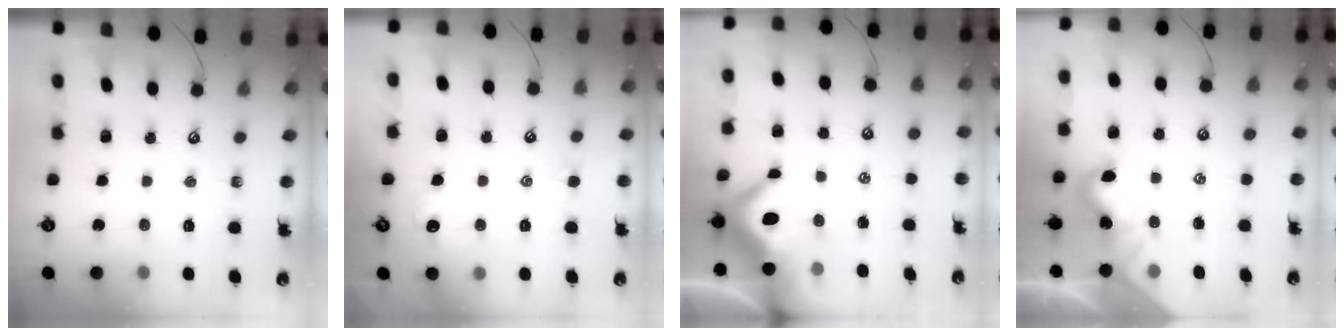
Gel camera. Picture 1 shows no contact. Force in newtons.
{"total": 1.3, "press": 1.2, "slide": 0.4}
{"total": 7.8, "press": 7.7, "slide": 1.4}
{"total": 1.7, "press": 1.6, "slide": 0.4}